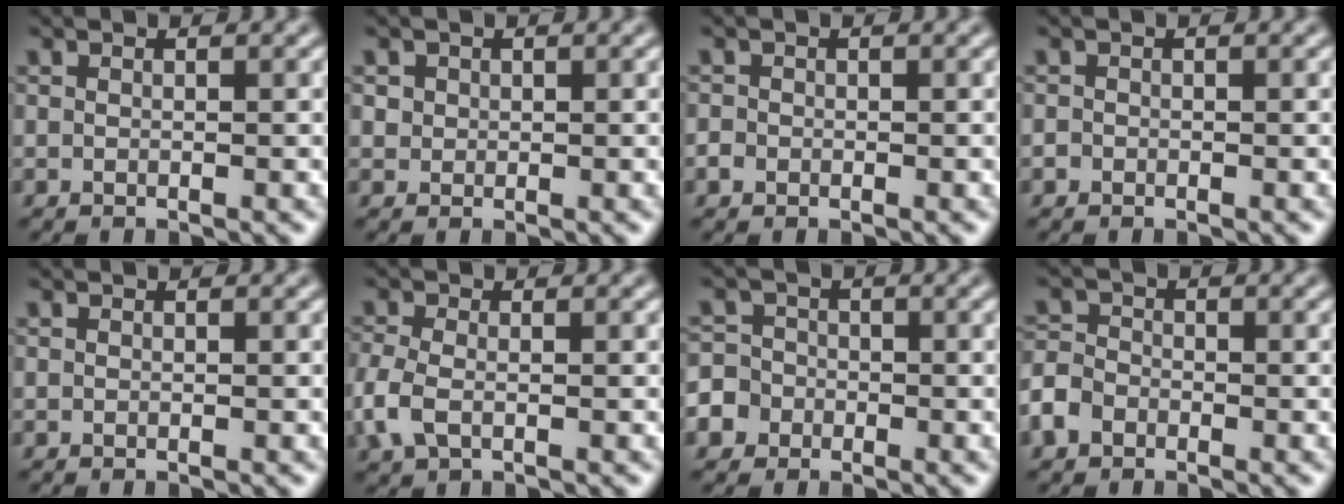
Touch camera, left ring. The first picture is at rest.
{"total": 0.9, "force": [0.2, 0.8, 0.1], "torque": [0.003, -0.003, 0.008]}
{"total": 0.8, "force": [-0.4, 0.7, 0.2], "torque": [-0.001, -0.001, -0.010]}
{"total": 0.5, "force": [-0.3, 0.4, 0.0], "torque": [0.001, -0.003, -0.006]}
{"total": 0.0}
{"total": 3.2, "force": [-0.9, 1.9, 2.4], "torque": [-0.069, -0.002, -0.025]}
{"total": 6.4, "force": [-3.3, 5.3, 1.3], "torque": [-0.028, -0.010, -0.078]}
{"total": 3.0, "force": [-1.6, 2.2, 1.2], "torque": [-0.029, 0.002, -0.042]}